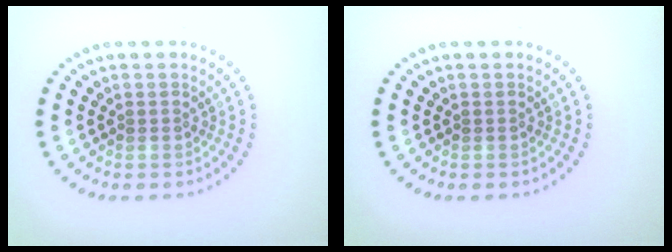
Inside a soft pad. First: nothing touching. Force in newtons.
{"total": 0.0}